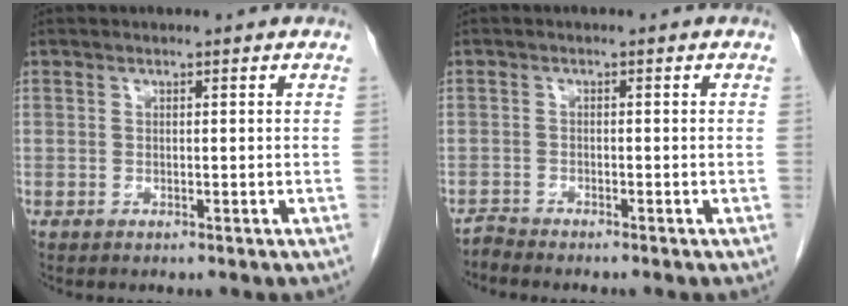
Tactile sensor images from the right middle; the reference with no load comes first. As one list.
[{"total": 1.5, "force": [-1.4, -0.3, -0.4], "torque": [0.009, -0.008, -0.029]}]